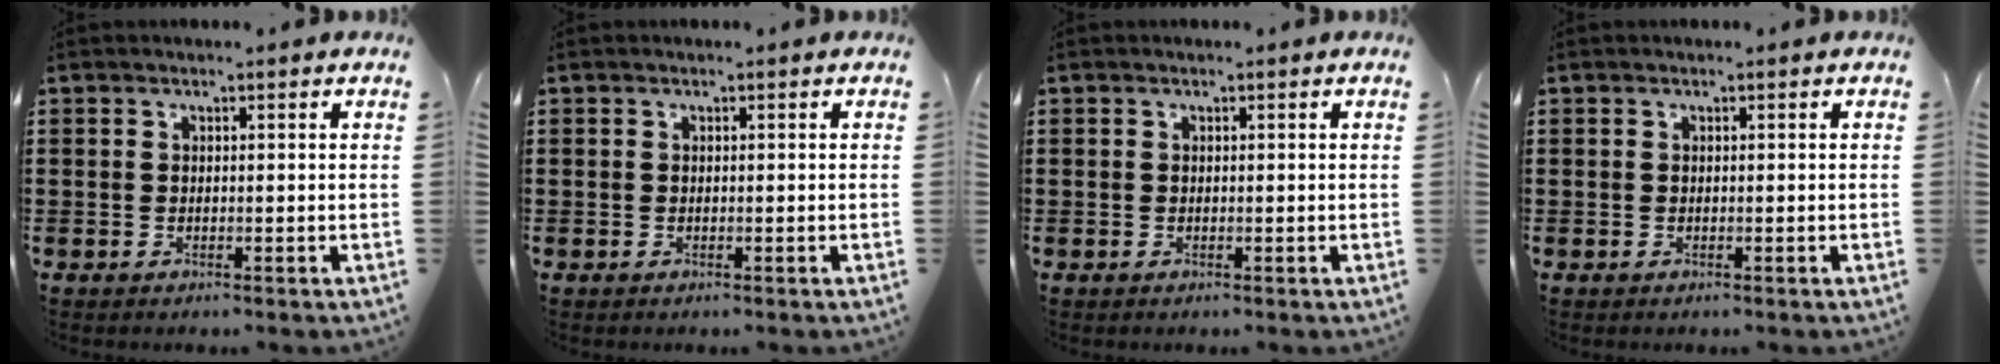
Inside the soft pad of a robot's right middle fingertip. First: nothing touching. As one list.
[{"total": 0.0}, {"total": 0.0}, {"total": 0.0}]